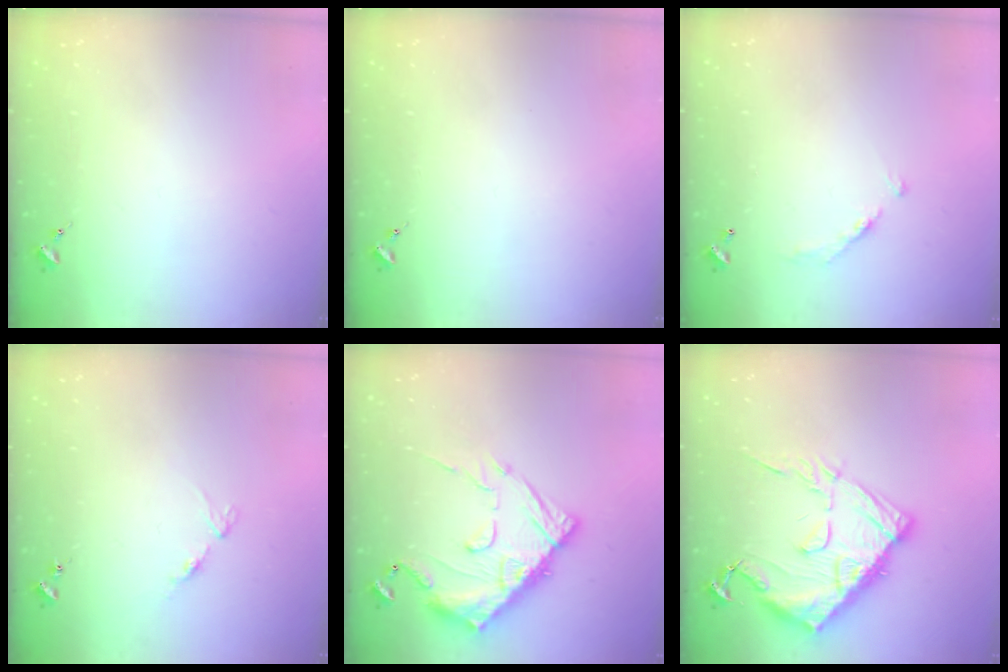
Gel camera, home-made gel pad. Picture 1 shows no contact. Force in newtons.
{"total": 0.0}
{"total": 6.5, "press": 6.5, "slide": 0.4}
{"total": 7.8, "press": 7.8, "slide": 0.6}
{"total": 17.5, "press": 17.5, "slide": 1.6}
{"total": 18.7, "press": 18.6, "slide": 1.2}